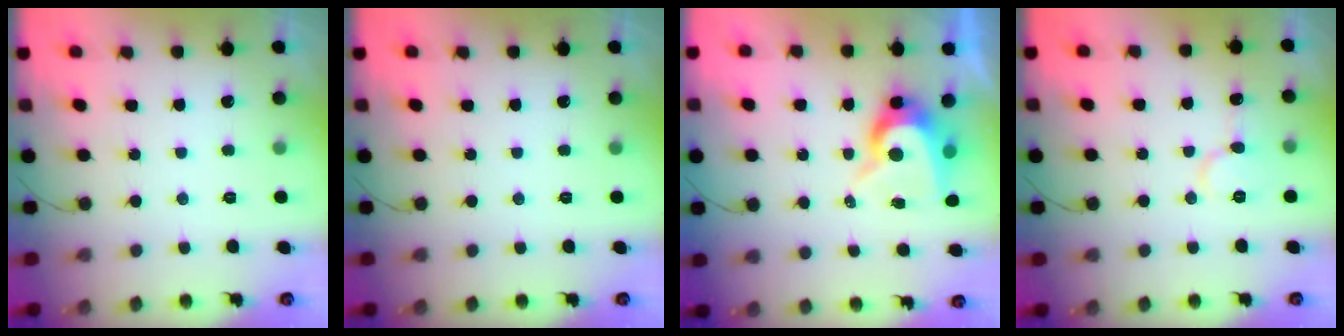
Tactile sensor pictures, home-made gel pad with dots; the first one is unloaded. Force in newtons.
{"total": 0.0}
{"total": 9.9, "press": 9.9, "slide": 0.7}
{"total": 7.3, "press": 7.3, "slide": 1.0}